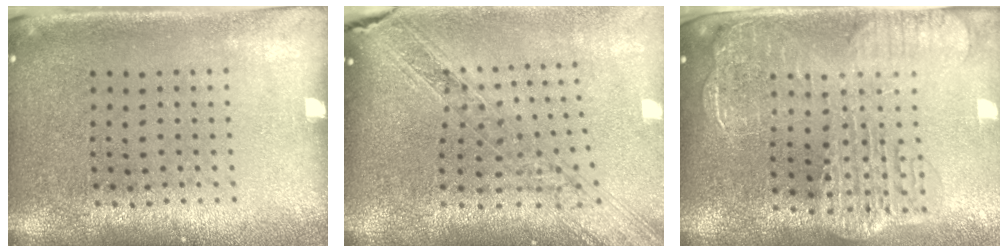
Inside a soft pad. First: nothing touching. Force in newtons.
{"total": 1.9, "press": 1.7, "slide": 0.9}
{"total": 2.9, "press": 2.4, "slide": 1.7}